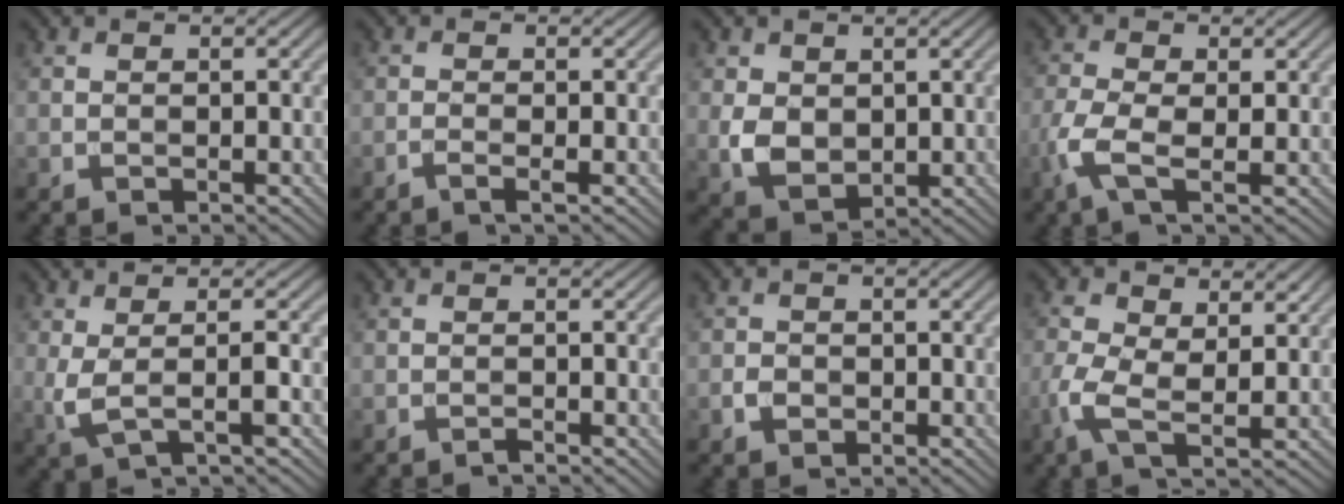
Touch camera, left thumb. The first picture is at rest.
{"total": 1.5, "force": [-0.8, 0.1, 1.3], "torque": [-0.021, 0.004, -0.024]}
{"total": 4.6, "force": [0.7, 3.5, 3.0], "torque": [-0.073, -0.006, 0.019]}
{"total": 5.0, "force": [-1.4, 2.0, 4.3], "torque": [-0.113, -0.001, -0.035]}
{"total": 4.0, "force": [-0.1, 0.9, 3.9], "torque": [-0.085, 0.000, -0.005]}
{"total": 0.6, "force": [-0.6, 0.0, 0.2], "torque": [-0.003, 0.003, -0.013]}
{"total": 1.7, "force": [-0.7, 1.3, 0.8], "torque": [-0.013, -0.002, -0.017]}
{"total": 6.1, "force": [0.1, 3.2, 5.2], "torque": [-0.133, -0.001, -0.004]}